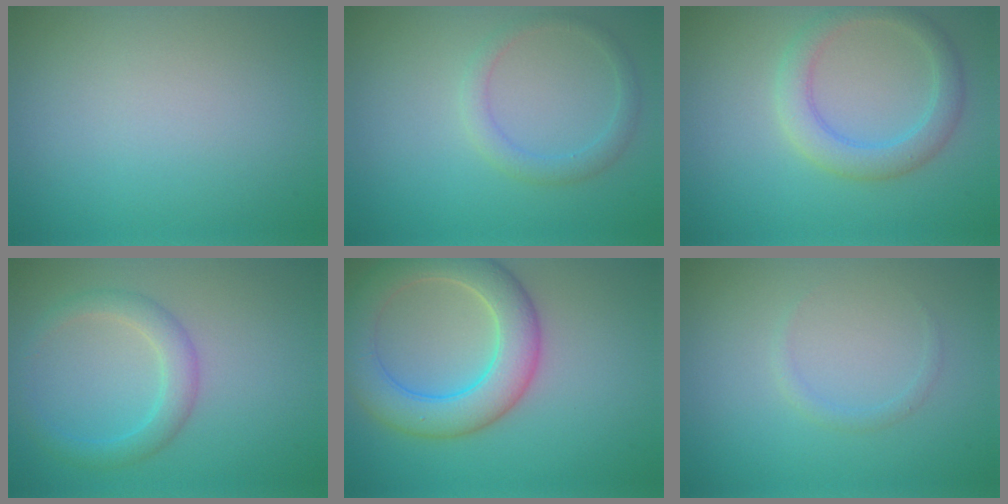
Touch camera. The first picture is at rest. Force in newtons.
{"total": 1.9, "press": 1.9, "slide": 0.1}
{"total": 3.4, "press": 3.4, "slide": 0.1}
{"total": 2.7, "press": 2.7, "slide": 0.1}
{"total": 6.8, "press": 6.7, "slide": 0.3}
{"total": 0.8, "press": 0.8, "slide": 0.0}